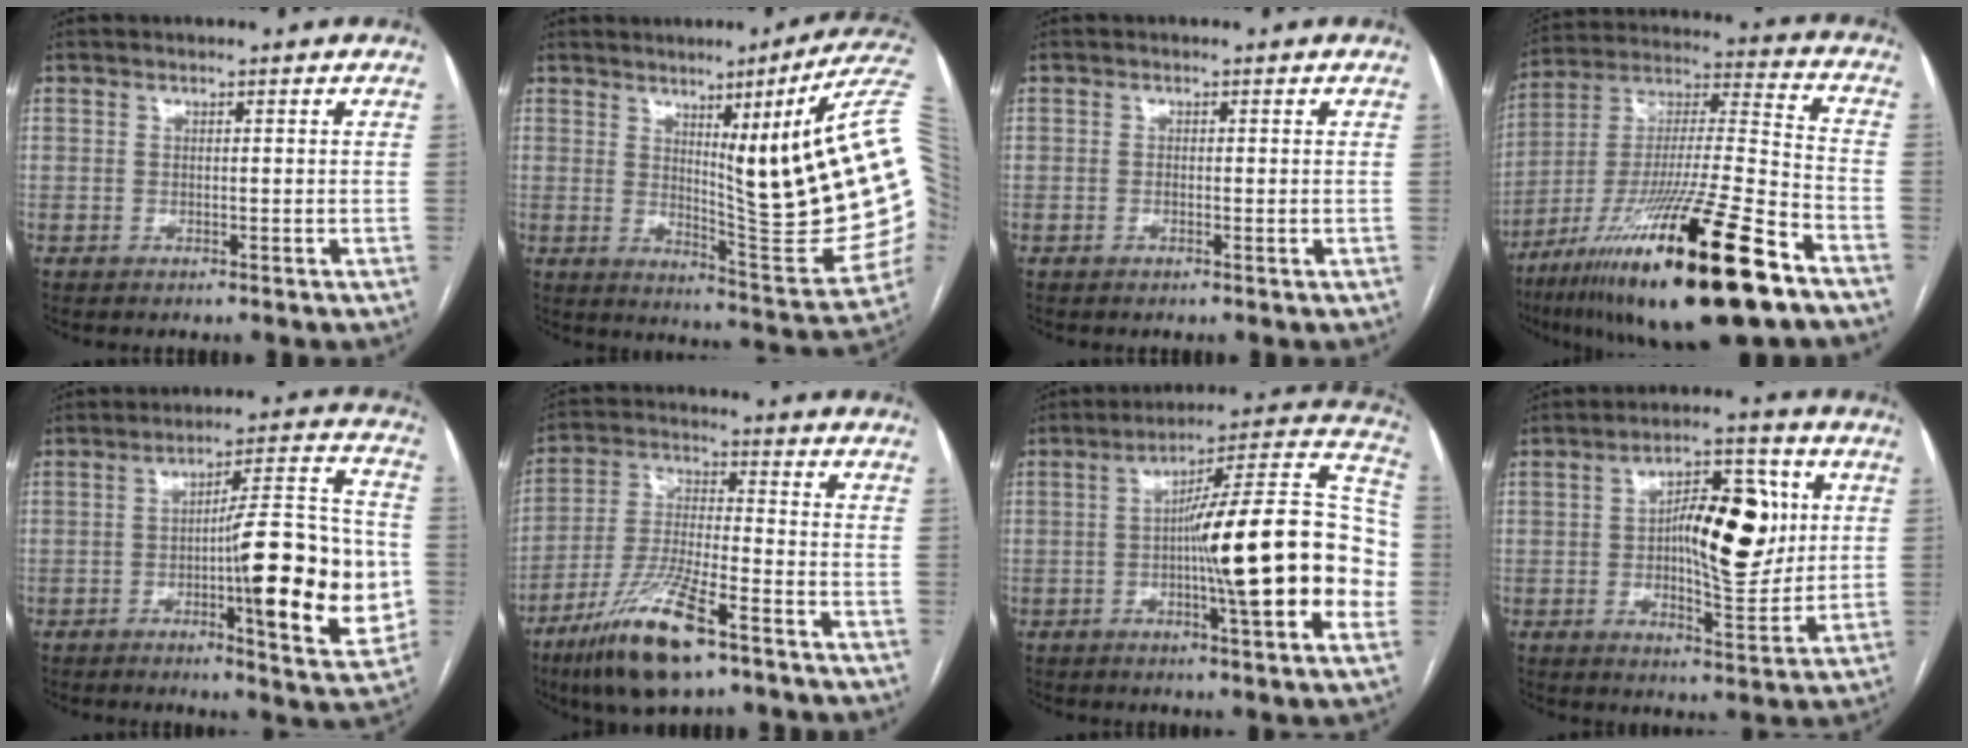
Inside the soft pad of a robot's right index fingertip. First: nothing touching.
{"total": 21.0, "force": [4.5, 0.6, 20.5], "torque": [-0.226, -0.009, 0.058]}
{"total": 0.9, "force": [-0.2, 0.2, 0.8], "torque": [-0.014, 0.001, -0.004]}
{"total": 27.4, "force": [-16.1, 2.4, 22.0], "torque": [-0.367, -0.046, -0.277]}
{"total": 18.5, "force": [-3.0, 2.9, 18.0], "torque": [-0.244, 0.012, -0.039]}
{"total": 14.5, "force": [-9.0, 2.7, 10.9], "torque": [-0.226, -0.027, -0.163]}
{"total": 23.9, "force": [-2.9, 2.3, 23.7], "torque": [-0.273, 0.029, -0.043]}
{"total": 13.8, "force": [1.8, 4.8, 12.8], "torque": [-0.200, 0.019, 0.032]}